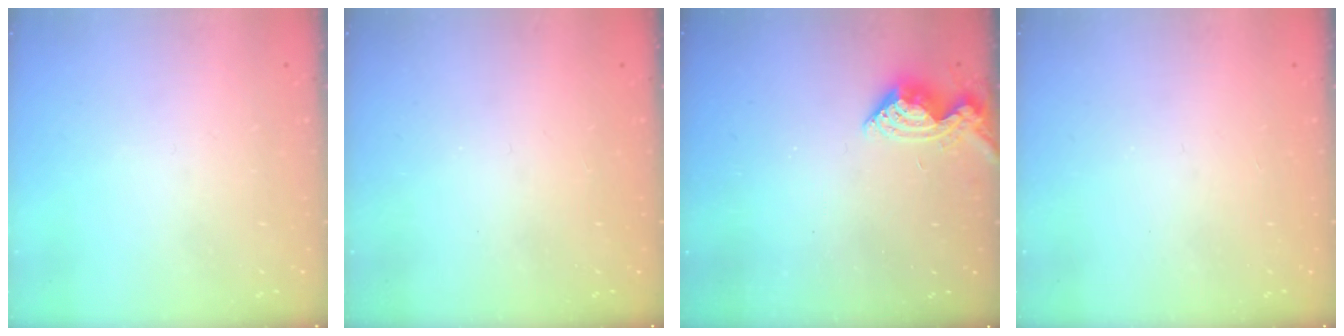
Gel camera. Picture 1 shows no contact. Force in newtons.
{"total": 1.0, "press": 1.0, "slide": 0.1}
{"total": 10.0, "press": 10.0, "slide": 1.0}
{"total": 1.1, "press": 1.0, "slide": 0.4}